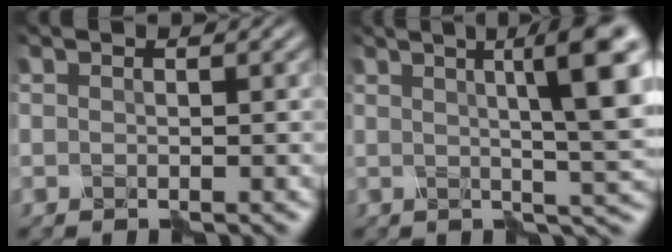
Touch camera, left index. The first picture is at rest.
{"total": 9.5, "force": [2.6, 1.9, 9.0], "torque": [-0.093, 0.015, 0.032]}